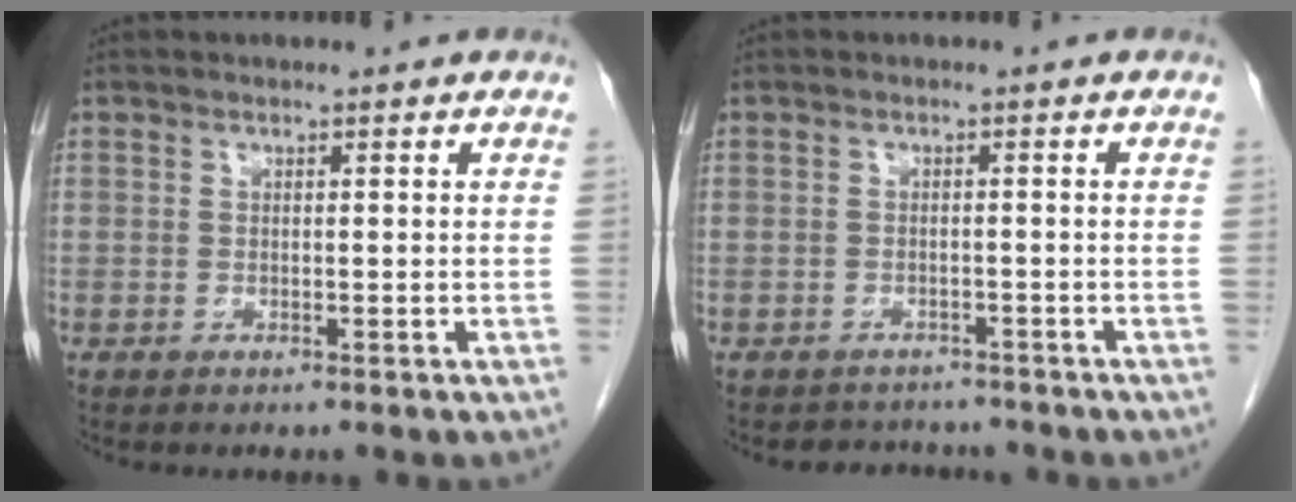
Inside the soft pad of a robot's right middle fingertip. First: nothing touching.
{"total": 3.8, "force": [-3.5, 1.4, 0.0], "torque": [-0.003, 0.002, -0.047]}